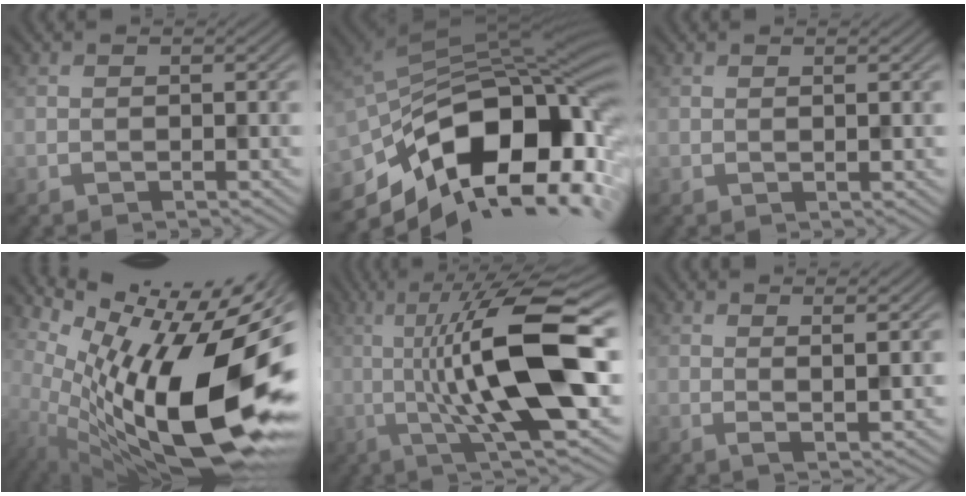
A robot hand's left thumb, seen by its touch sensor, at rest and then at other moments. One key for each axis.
{"total": 16.2, "fx": -7.0, "fy": 8.4, "fz": 12.0, "tx": -0.206, "ty": -0.021, "tz": -0.109}
{"total": 0.8, "fx": 0.4, "fy": 0.1, "fz": 0.7, "tx": -0.013, "ty": 0.002, "tz": 0.007}
{"total": 20.2, "fx": 0.2, "fy": 7.6, "fz": 18.7, "tx": -0.314, "ty": -0.047, "tz": 0.011}
{"total": 15.2, "fx": -0.1, "fy": 3.8, "fz": 14.8, "tx": -0.235, "ty": 0.012, "tz": -0.009}
{"total": 3.5, "fx": 1.7, "fy": 0.6, "fz": 3.0, "tx": -0.051, "ty": -0.006, "tz": 0.032}